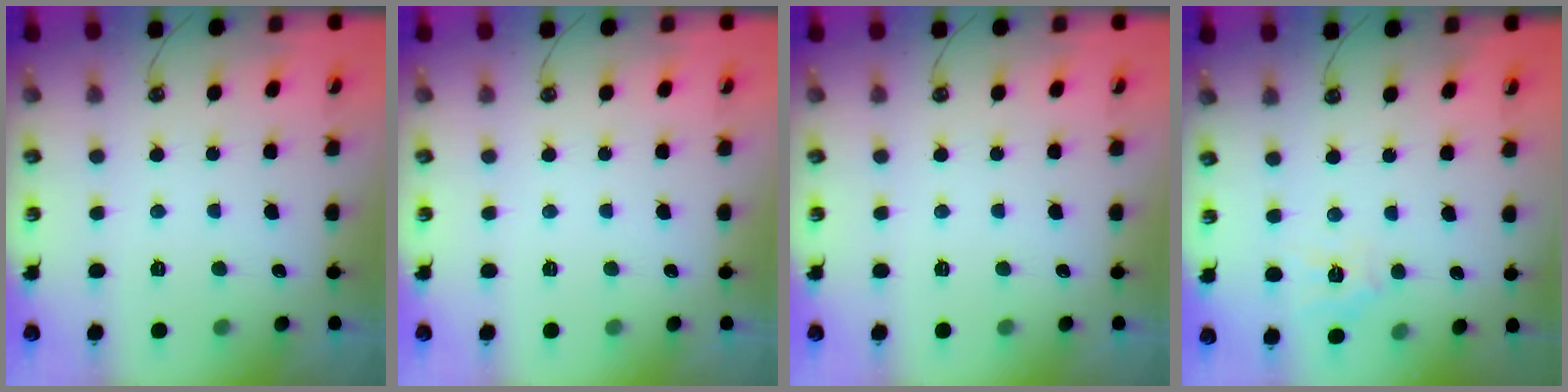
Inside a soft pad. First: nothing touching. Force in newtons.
{"total": 0.0}
{"total": 0.0}
{"total": 6.3, "press": 6.2, "slide": 0.5}